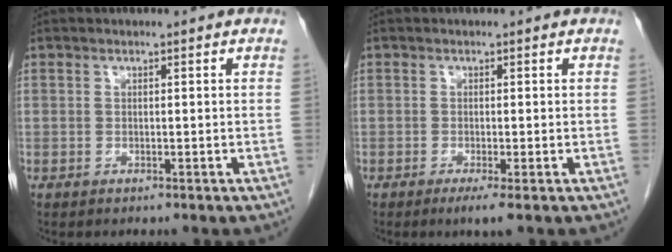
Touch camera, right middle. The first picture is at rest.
{"total": 2.0, "force": [-1.1, -0.1, 1.8], "torque": [-0.026, -0.007, -0.017]}